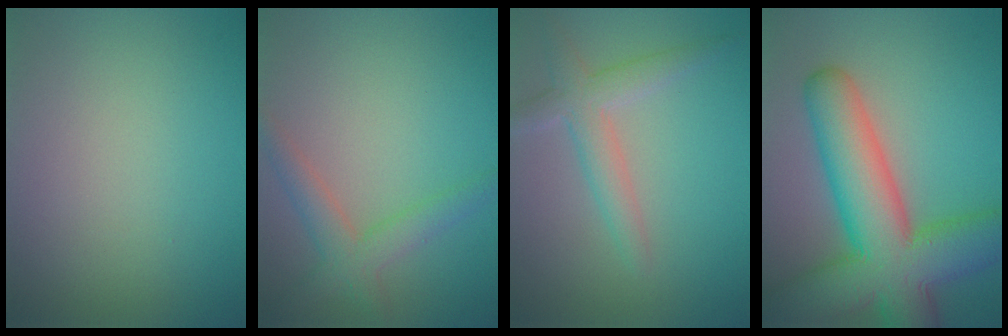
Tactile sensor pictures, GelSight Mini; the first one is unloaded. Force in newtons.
{"total": 3.0, "press": 3.0, "slide": 0.1}
{"total": 3.2, "press": 3.2, "slide": 0.2}
{"total": 12.6, "press": 12.6, "slide": 0.4}